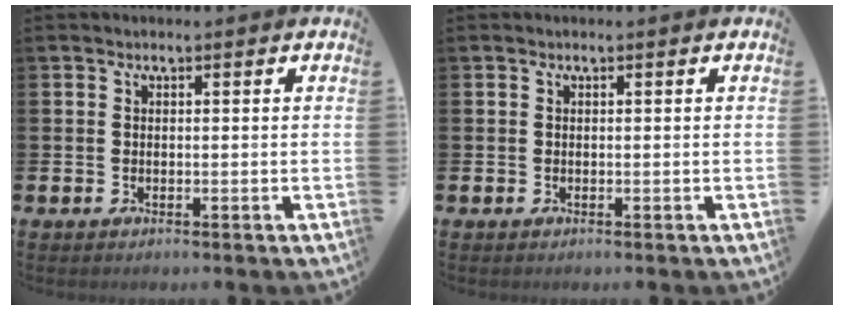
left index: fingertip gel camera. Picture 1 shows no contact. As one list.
[{"total": 0.0}]